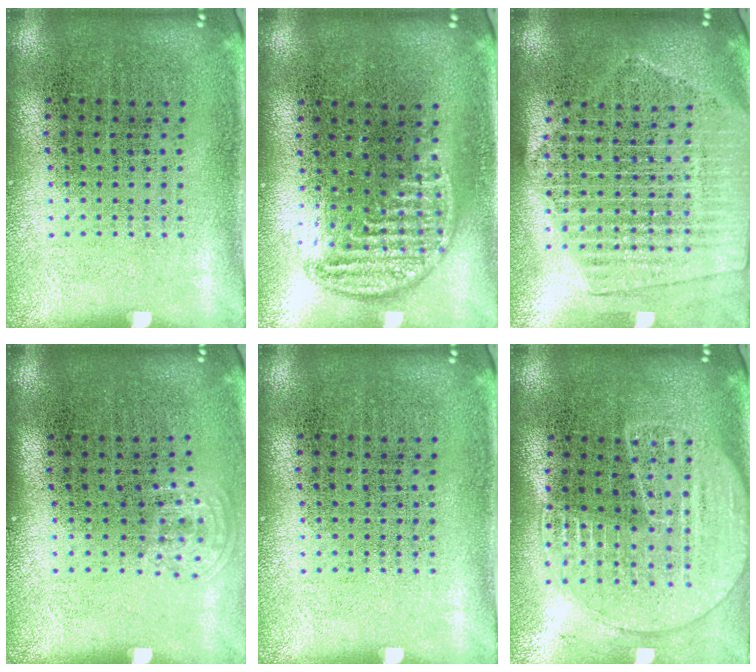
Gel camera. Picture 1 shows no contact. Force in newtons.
{"total": 1.0, "press": 1.0, "slide": 0.4}
{"total": 2.2, "press": 2.0, "slide": 1.0}
{"total": 0.7, "press": 0.5, "slide": 0.5}
{"total": 0.0}
{"total": 1.8, "press": 1.7, "slide": 0.6}